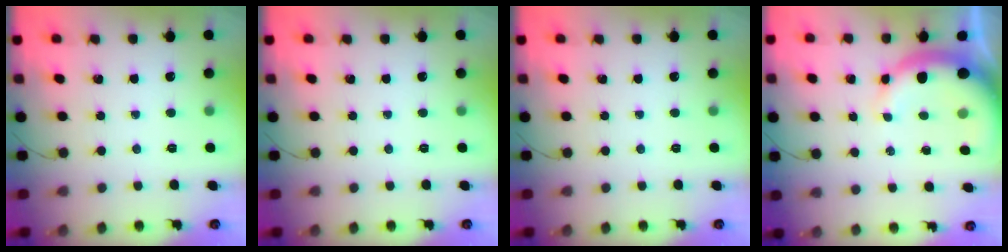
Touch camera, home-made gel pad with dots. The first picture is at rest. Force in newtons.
{"total": 0.0}
{"total": 0.0}
{"total": 9.6, "press": 9.4, "slide": 1.8}